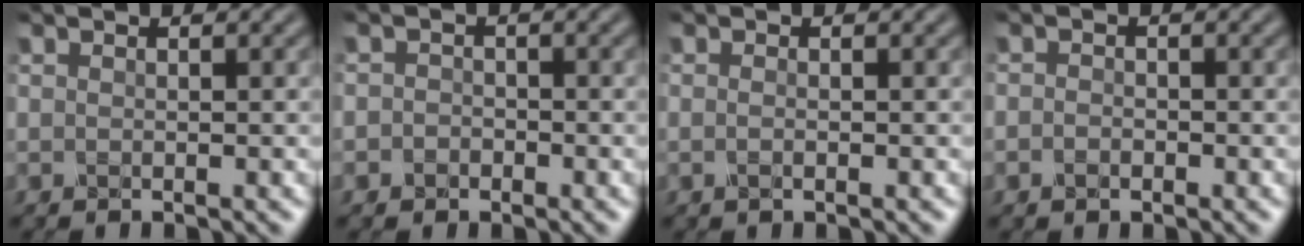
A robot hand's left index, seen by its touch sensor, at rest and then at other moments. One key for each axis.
{"total": 1.3, "fx": -0.5, "fy": 1.1, "fz": 0.3, "tx": 0.011, "ty": 0.000, "tz": -0.016}
{"total": 0.7, "fx": -0.2, "fy": 0.3, "fz": 0.6, "tx": -0.013, "ty": -0.003, "tz": -0.003}
{"total": 1.1, "fx": -0.5, "fy": 0.8, "fz": 0.6, "tx": -0.010, "ty": -0.001, "tz": -0.012}